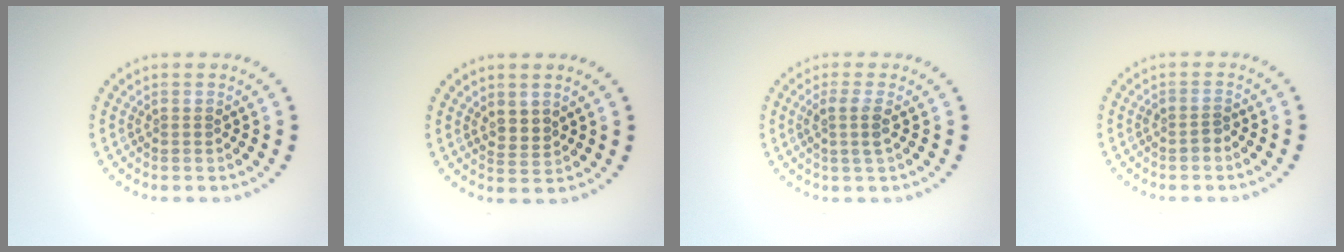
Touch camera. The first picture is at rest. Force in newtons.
{"total": 1.5, "press": 1.3, "slide": 0.9}
{"total": 1.8, "press": 1.5, "slide": 1.0}
{"total": 1.0, "press": 0.8, "slide": 0.5}